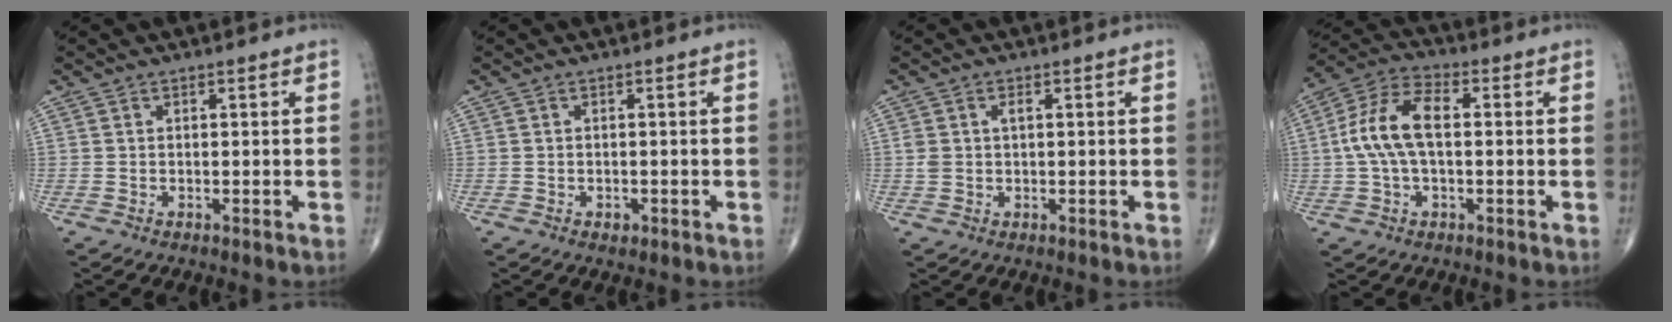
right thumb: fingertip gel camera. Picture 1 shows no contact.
{"total": 1.1, "force": [-0.5, 0.8, 0.6], "torque": [-0.008, 0.001, -0.006]}
{"total": 2.4, "force": [0.5, 1.4, 1.8], "torque": [-0.045, 0.009, 0.013]}
{"total": 11.3, "force": [0.6, 5.8, 9.7], "torque": [-0.202, 0.033, 0.006]}